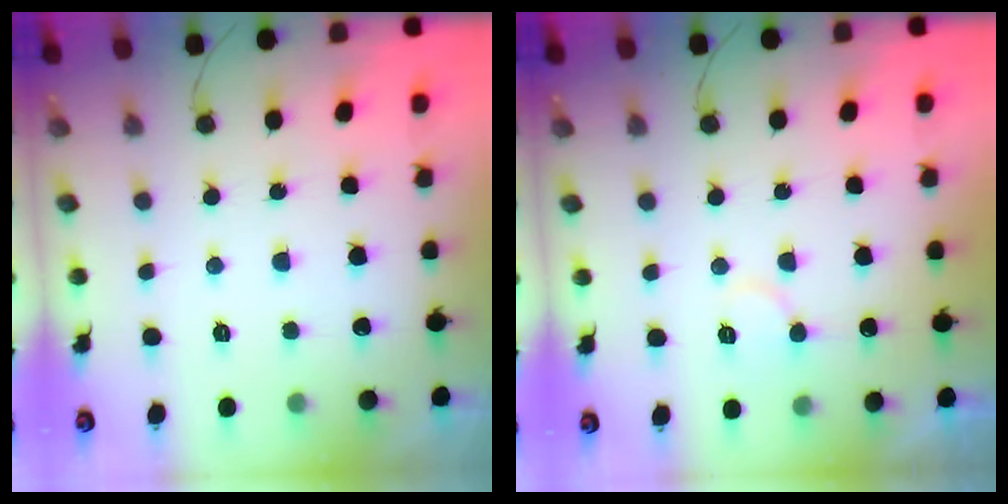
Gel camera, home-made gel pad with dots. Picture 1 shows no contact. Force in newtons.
{"total": 7.1, "press": 7.1, "slide": 0.6}